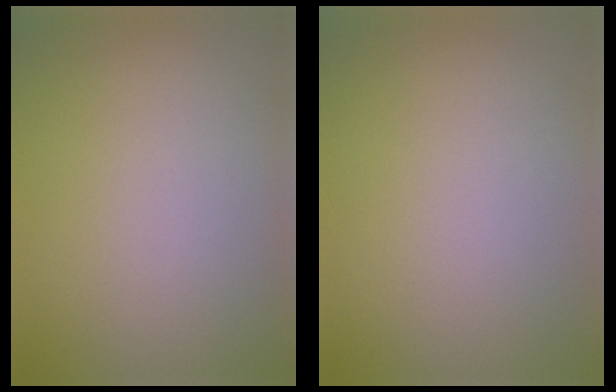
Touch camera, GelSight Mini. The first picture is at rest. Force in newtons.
{"total": 0.0}